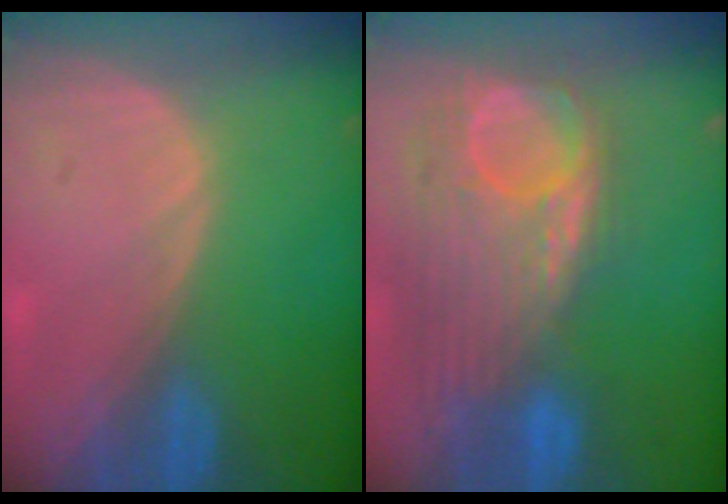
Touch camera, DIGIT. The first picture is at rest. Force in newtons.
{"total": 12.0, "press": 10.4, "slide": 6.0}